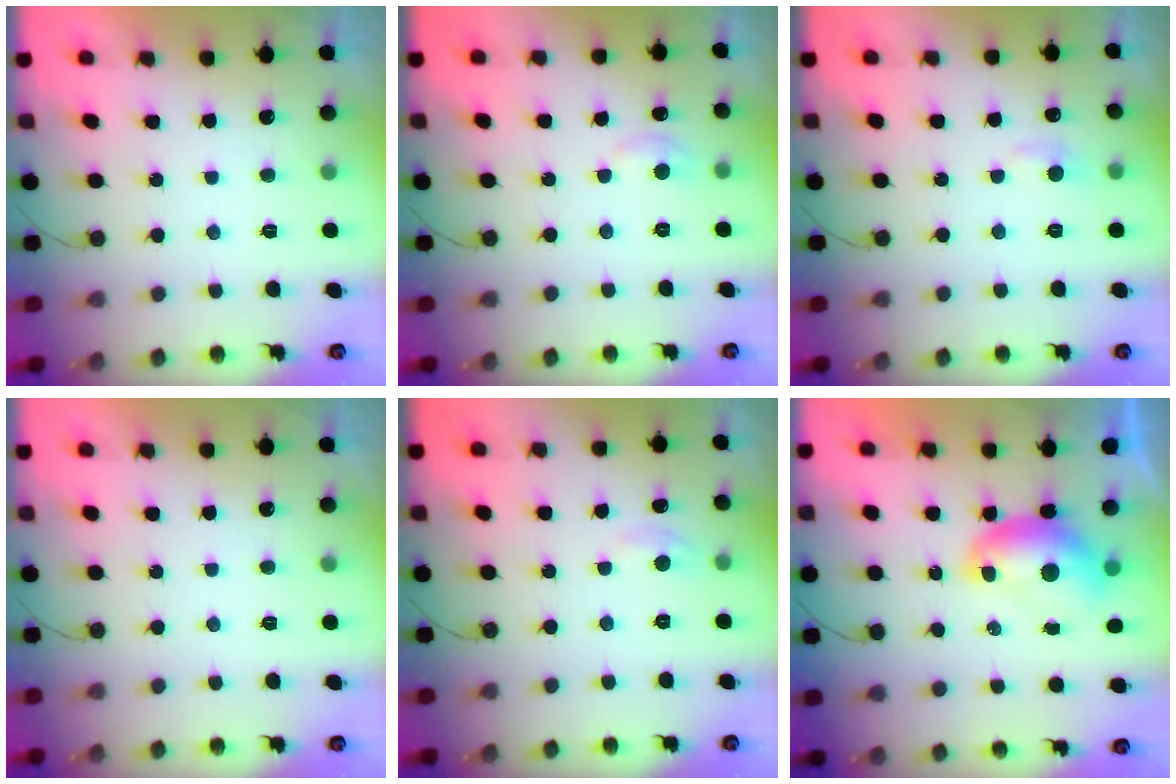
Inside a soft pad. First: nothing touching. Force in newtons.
{"total": 3.8, "press": 3.8, "slide": 0.5}
{"total": 4.8, "press": 4.8, "slide": 0.6}
{"total": 0.0}
{"total": 2.6, "press": 2.6, "slide": 0.3}
{"total": 8.1, "press": 8.1, "slide": 0.7}